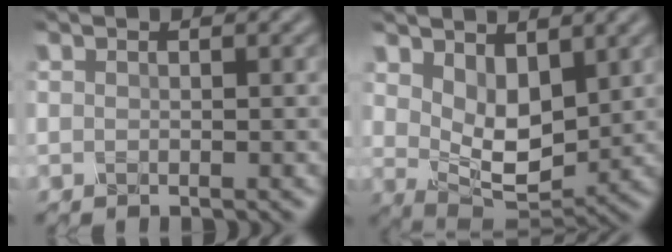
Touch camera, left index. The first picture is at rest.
{"total": 4.9, "force": [1.8, 2.7, 3.6], "torque": [-0.076, -0.012, 0.044]}